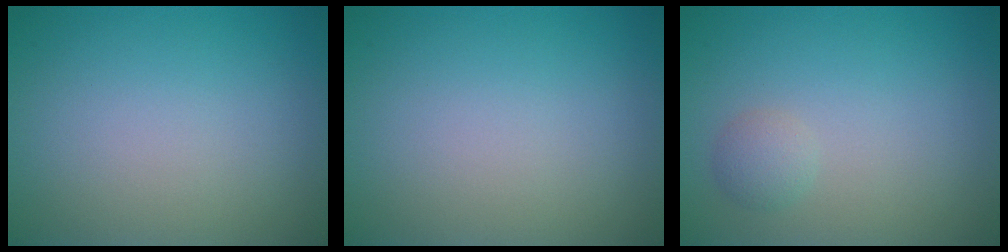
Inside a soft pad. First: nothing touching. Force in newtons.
{"total": 0.0}
{"total": 1.3, "press": 1.3, "slide": 0.0}